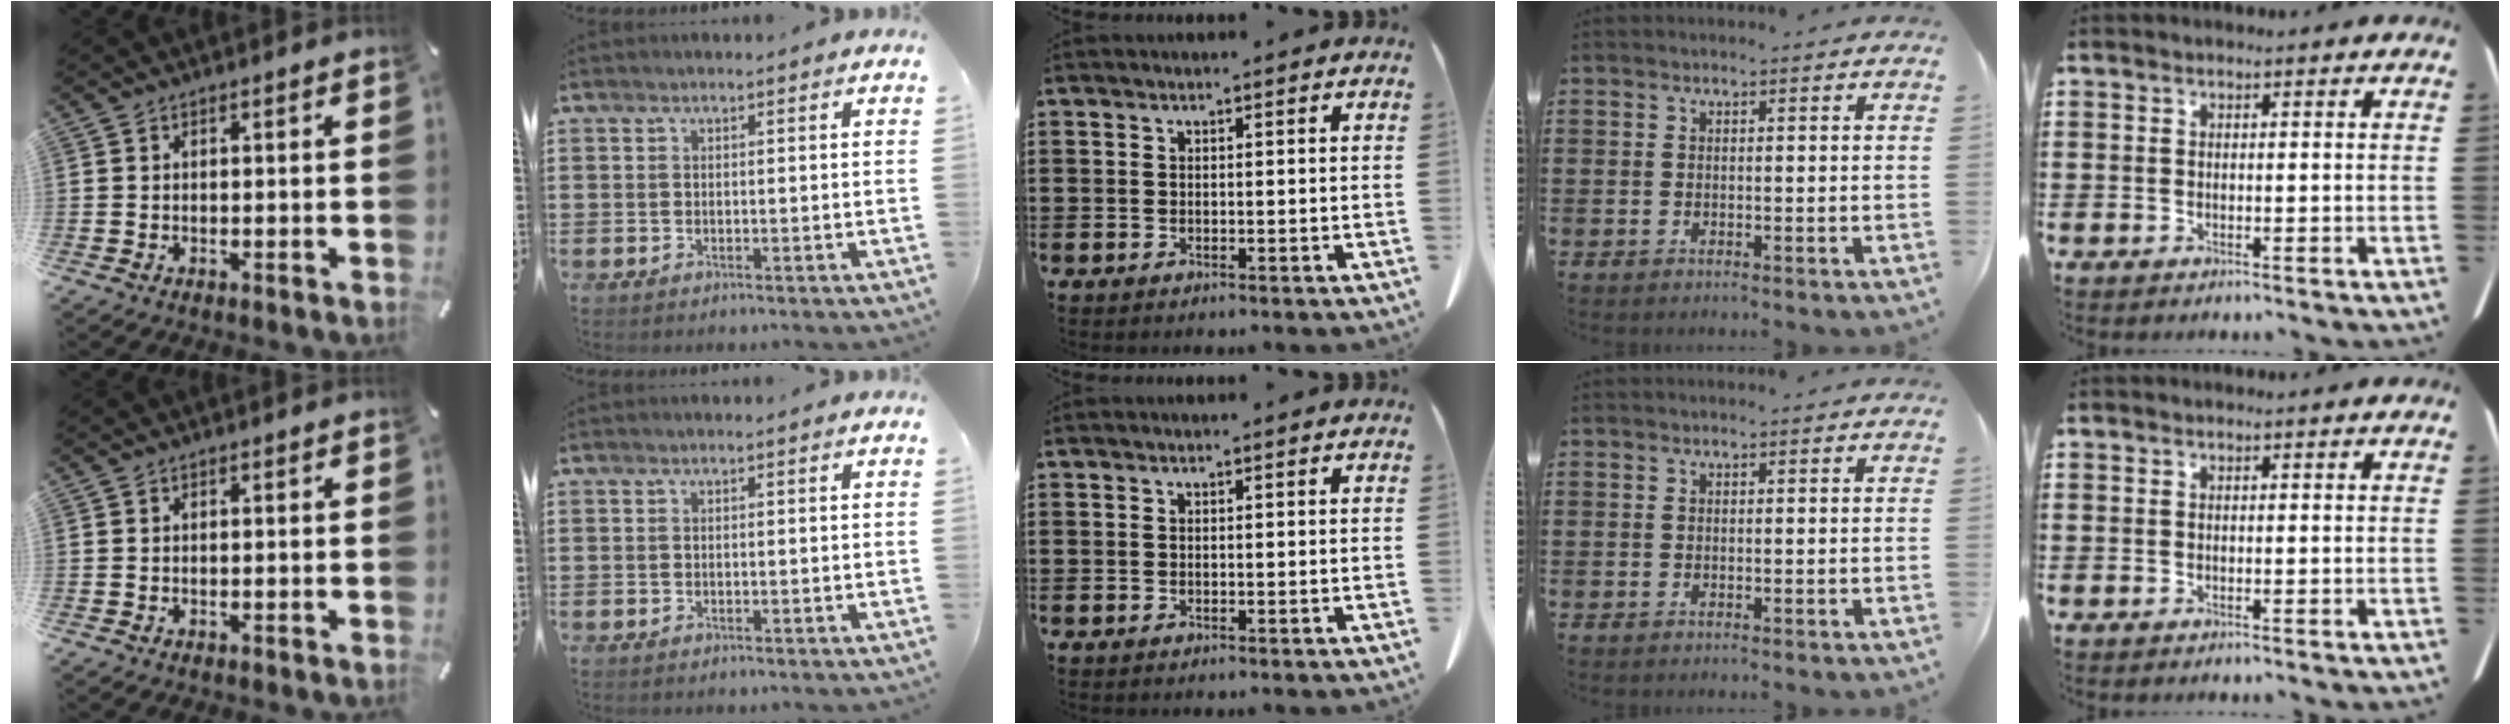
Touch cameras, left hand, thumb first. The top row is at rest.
{}